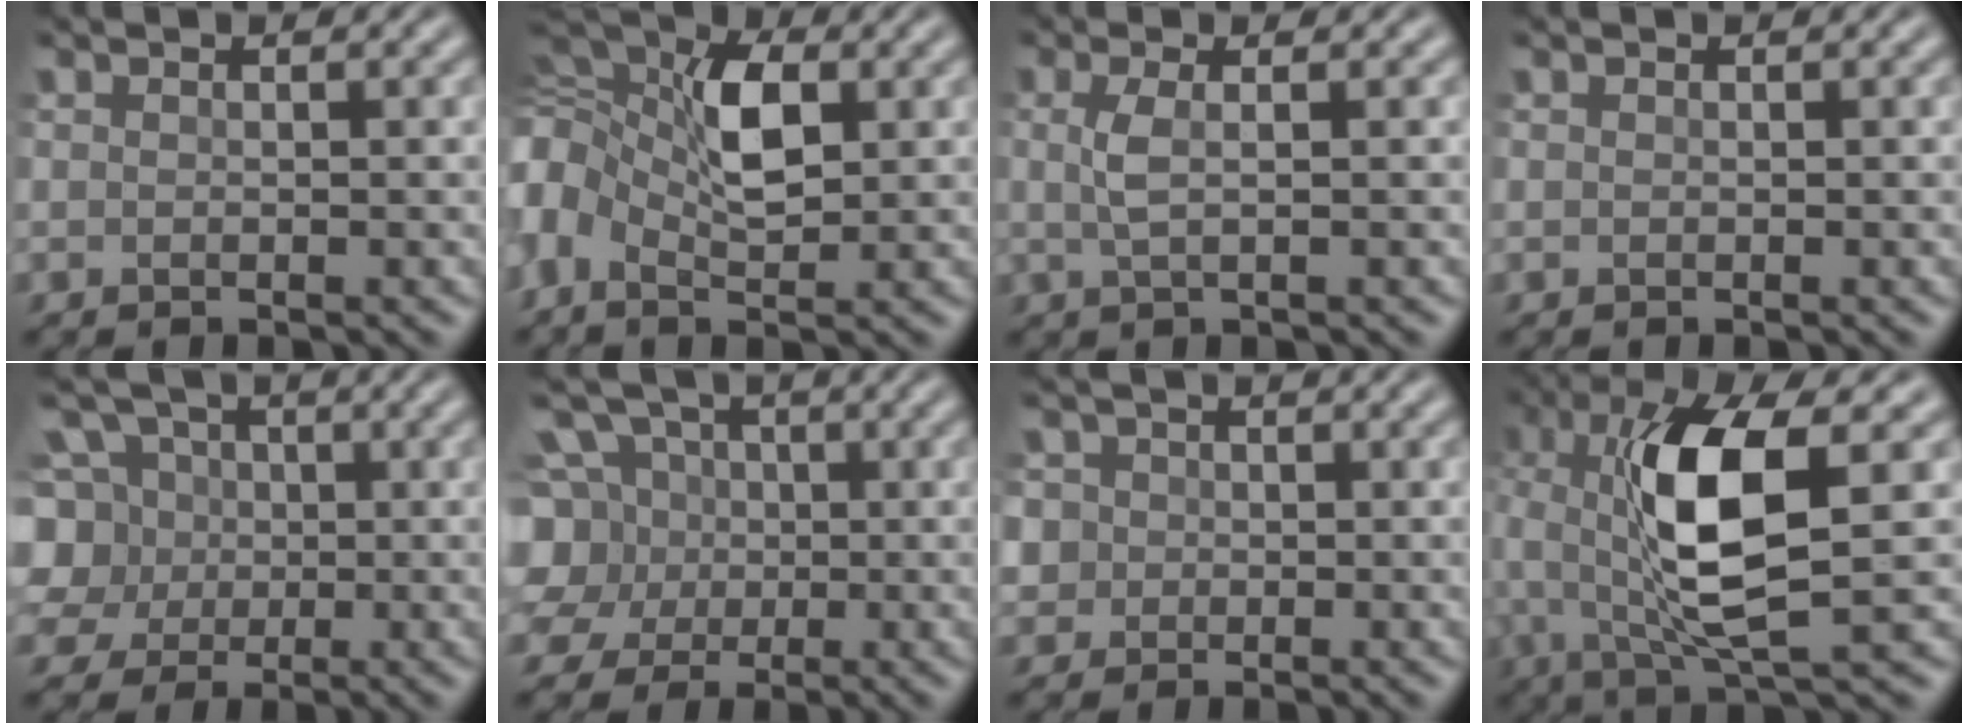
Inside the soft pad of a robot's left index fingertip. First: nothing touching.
{"total": 8.0, "force": [1.1, 4.5, 6.5], "torque": [-0.140, 0.016, 0.008]}
{"total": 1.8, "force": [0.1, 0.2, 1.8], "torque": [-0.044, 0.003, 0.001]}
{"total": 0.0}
{"total": 7.5, "force": [0.7, 6.8, 3.1], "torque": [-0.093, 0.041, -0.024]}
{"total": 9.7, "force": [0.8, 8.8, 4.1], "torque": [-0.124, 0.039, -0.021]}
{"total": 5.1, "force": [1.0, 4.8, 1.6], "torque": [-0.040, 0.036, -0.004]}
{"total": 8.8, "force": [1.1, 2.5, 8.4], "torque": [-0.169, 0.001, 0.021]}